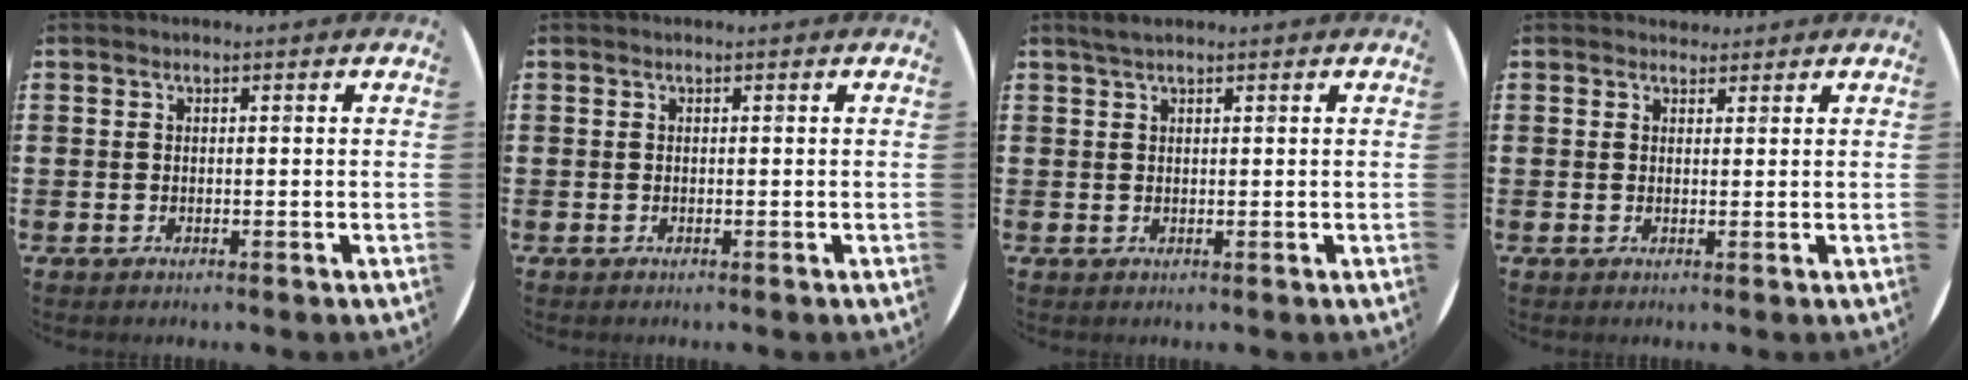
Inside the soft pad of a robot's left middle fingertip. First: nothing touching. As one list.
[{"total": 0.0}, {"total": 1.3, "force": [1.1, 0.2, 0.7], "torque": [-0.015, 0.003, 0.019]}, {"total": 1.3, "force": [1.2, 0.4, -0.1], "torque": [0.009, 0.000, 0.022]}]